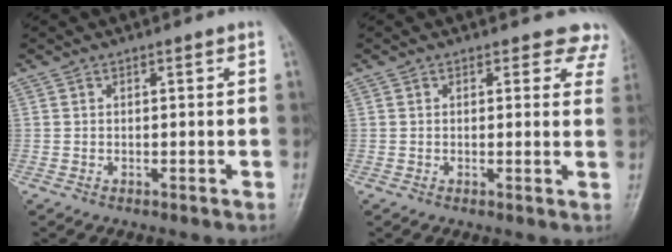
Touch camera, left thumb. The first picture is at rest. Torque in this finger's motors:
{"motor_torque": [2.35, 2.66, 1.19, -1.58, 0.05]}